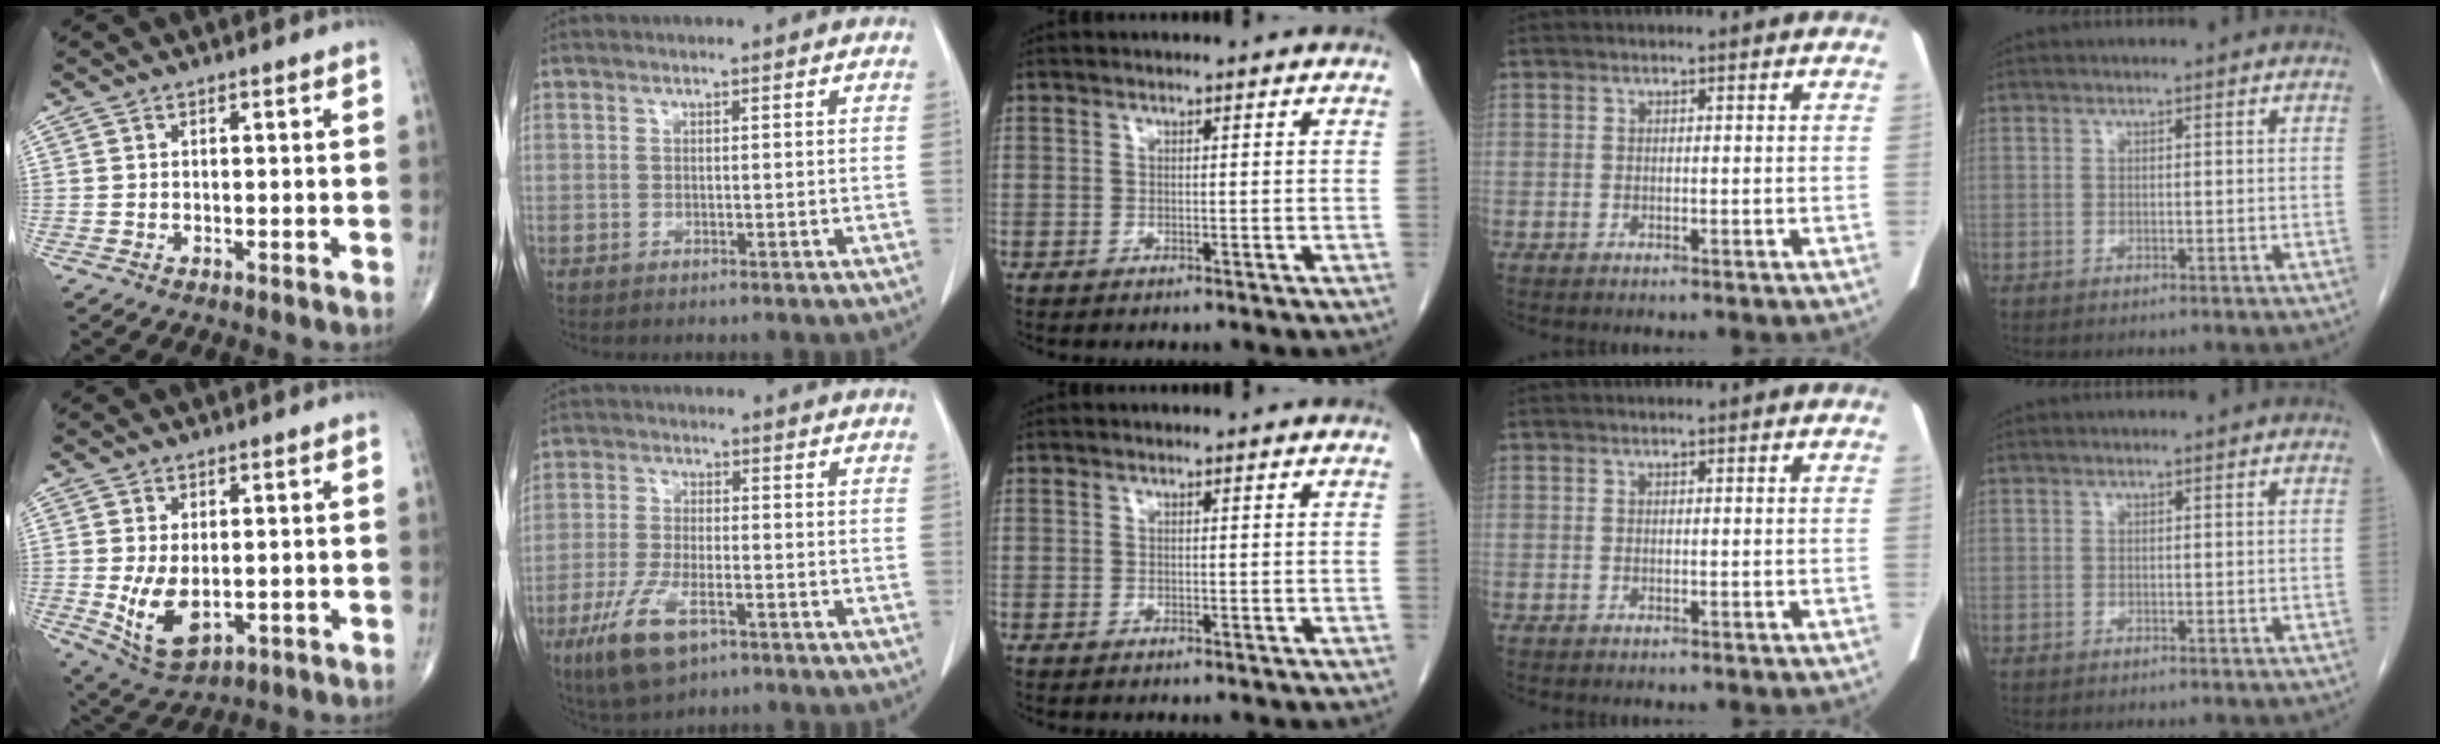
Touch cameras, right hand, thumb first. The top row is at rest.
{"thumb": {"total": 8.7, "force": [-1.0, 4.9, 7.1], "torque": [-0.127, -0.015, 0.001]}, "index": {"total": 9.1, "force": [-5.0, 3.2, 6.9], "torque": [-0.146, -0.017, -0.087]}}